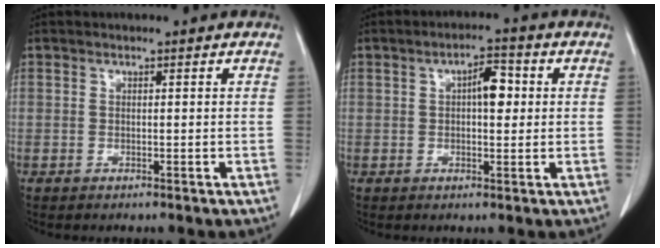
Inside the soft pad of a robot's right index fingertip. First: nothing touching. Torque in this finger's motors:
{"motor_torque": [0.06, 0.05, 0.11, 0.04]}